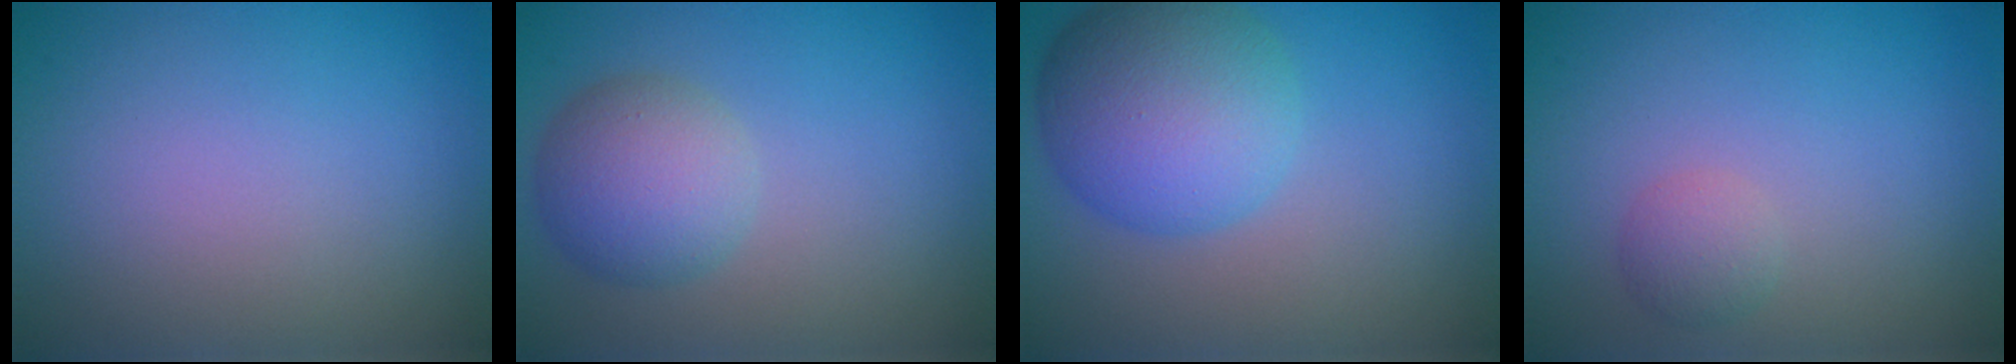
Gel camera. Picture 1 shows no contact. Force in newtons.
{"total": 4.6, "press": 4.6, "slide": 0.2}
{"total": 8.1, "press": 8.1, "slide": 0.2}
{"total": 1.6, "press": 1.6, "slide": 0.0}